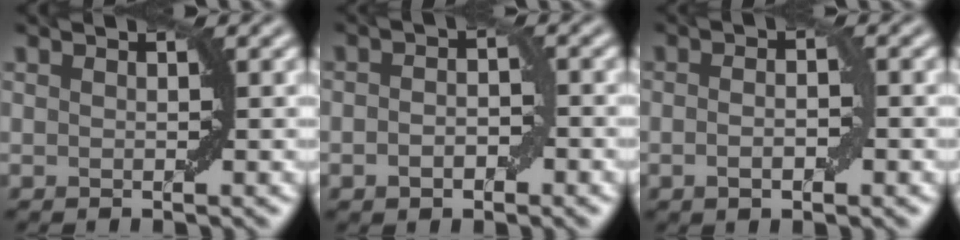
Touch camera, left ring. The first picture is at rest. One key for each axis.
{"total": 2.4, "fx": -0.7, "fy": 1.3, "fz": 1.9, "tx": -0.031, "ty": 0.003, "tz": -0.014}
{"total": 2.5, "fx": -0.5, "fy": 0.8, "fz": 2.3, "tx": -0.034, "ty": 0.000, "tz": -0.009}